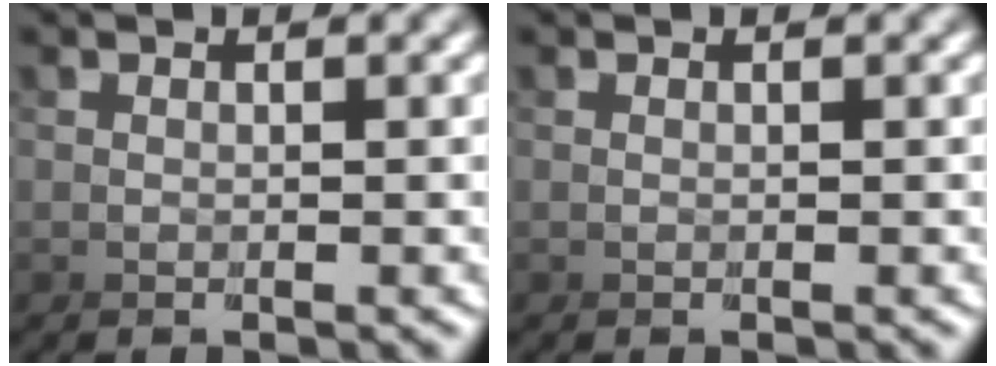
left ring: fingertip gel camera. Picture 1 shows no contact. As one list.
[{"total": 0.0}]